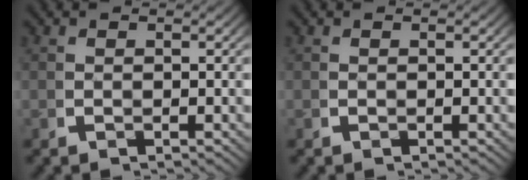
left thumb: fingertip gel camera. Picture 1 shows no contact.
{"total": 0.0}